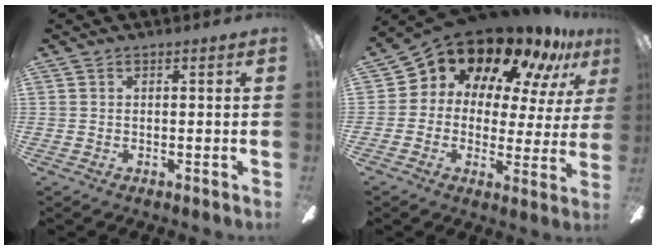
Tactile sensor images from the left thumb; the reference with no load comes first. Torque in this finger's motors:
{"motor_torque": [0.17, 1.59, 1.45, -1.32, 0.13]}